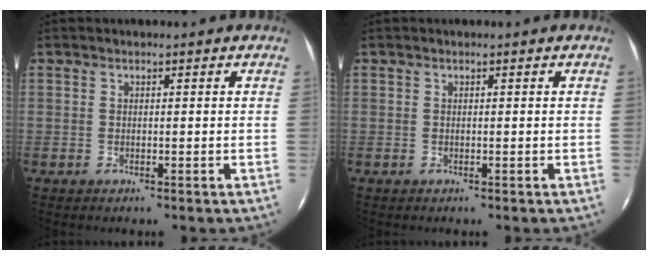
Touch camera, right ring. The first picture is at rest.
{"total": 0.0}